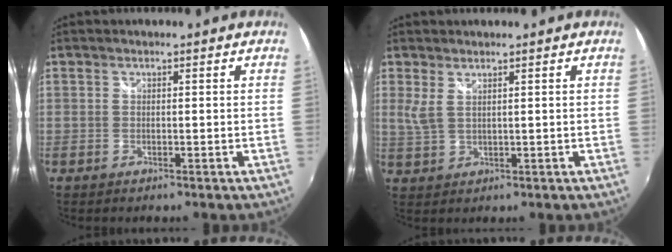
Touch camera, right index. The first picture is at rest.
{"total": 2.6, "force": [1.4, 0.7, 2.0], "torque": [-0.044, -0.004, 0.029]}